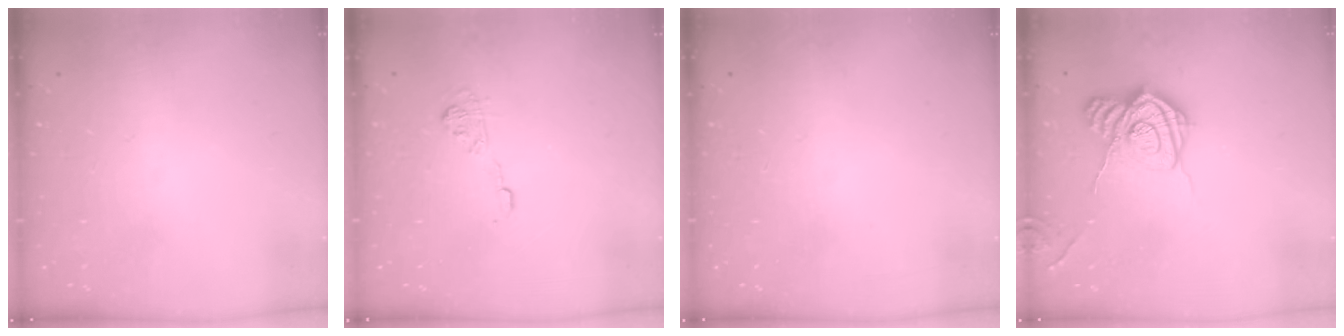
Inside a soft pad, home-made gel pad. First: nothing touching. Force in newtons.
{"total": 7.8, "press": 7.8, "slide": 0.6}
{"total": 0.0}
{"total": 15.8, "press": 15.8, "slide": 0.8}